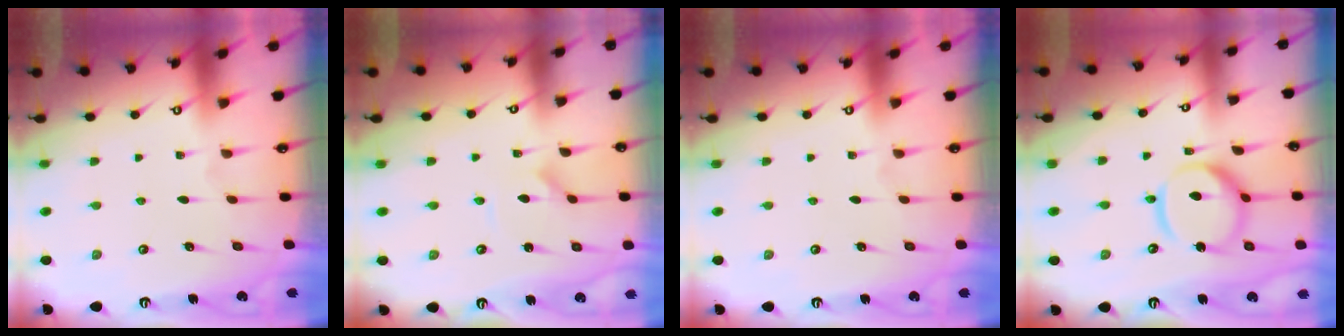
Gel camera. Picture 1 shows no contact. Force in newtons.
{"total": 1.1, "press": 1.1, "slide": 0.2}
{"total": 0.0}
{"total": 13.3, "press": 13.3, "slide": 1.3}